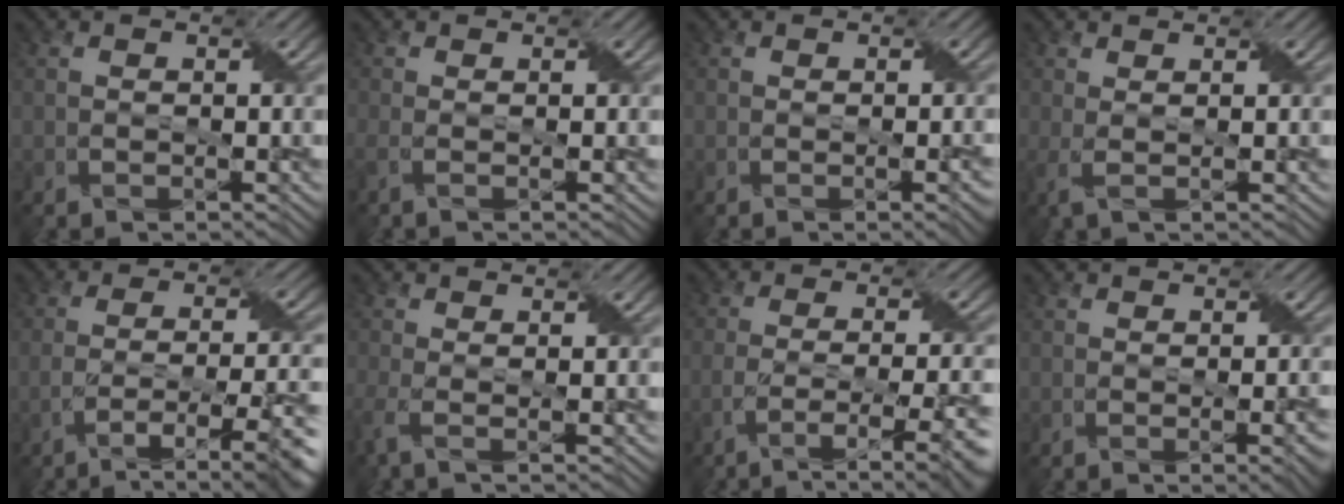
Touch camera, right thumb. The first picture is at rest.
{"total": 1.1, "force": [-0.2, 0.3, 1.0], "torque": [-0.022, -0.002, -0.010]}
{"total": 2.3, "force": [-0.4, 0.7, 2.2], "torque": [-0.025, 0.002, -0.006]}
{"total": 1.9, "force": [0.4, 0.6, 1.8], "torque": [-0.035, 0.002, 0.003]}
{"total": 10.2, "force": [-4.1, 2.8, 8.9], "torque": [-0.147, -0.004, -0.059]}
{"total": 2.7, "force": [-0.9, 0.7, 2.4], "torque": [-0.055, -0.007, -0.027]}
{"total": 9.5, "force": [-4.1, 2.7, 8.1], "torque": [-0.135, -0.006, -0.060]}
{"total": 3.6, "force": [-0.7, 1.1, 3.3], "torque": [-0.038, -0.003, -0.006]}